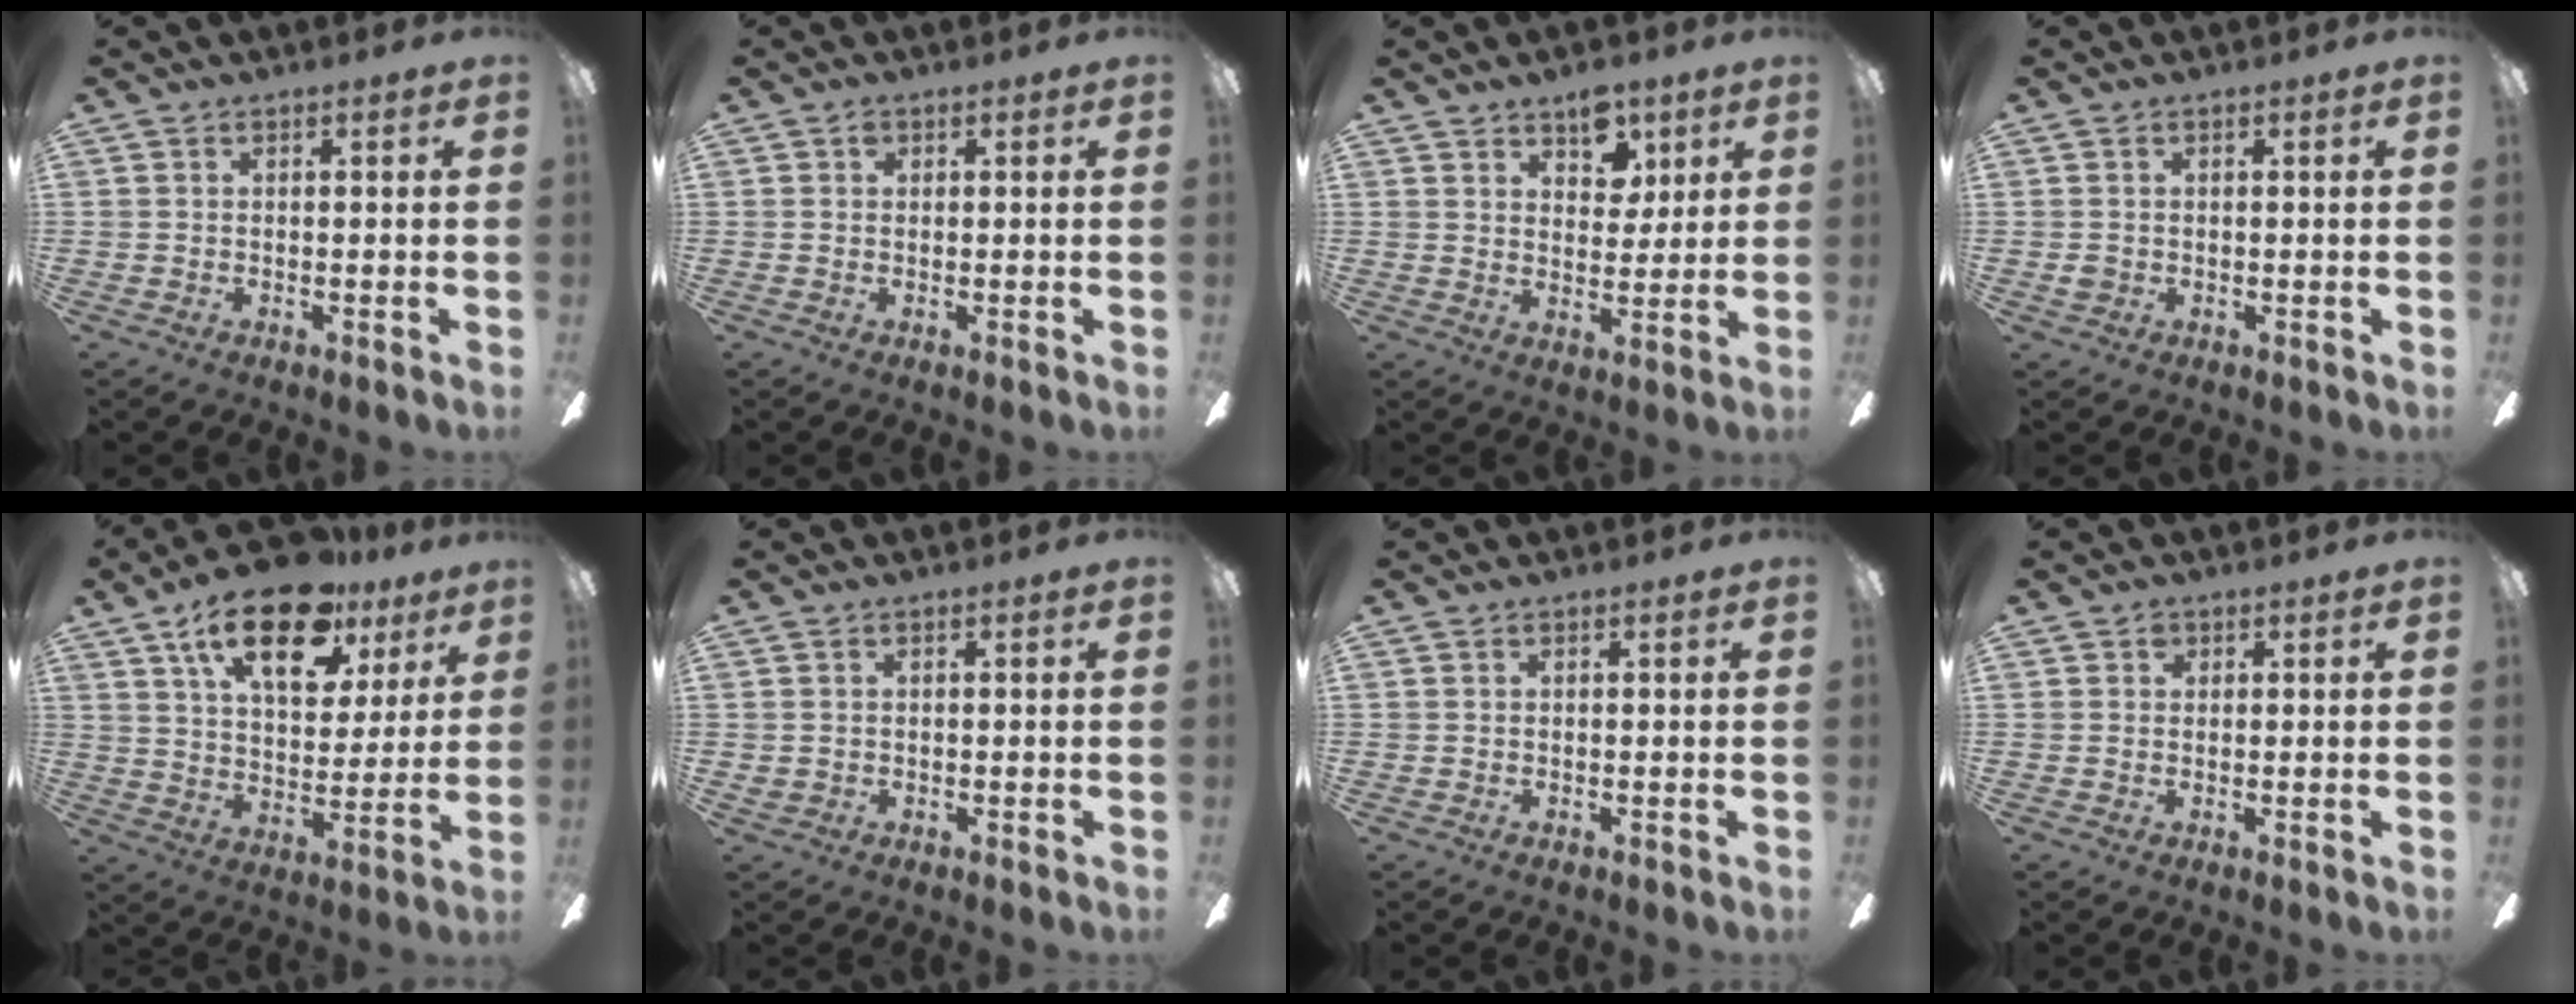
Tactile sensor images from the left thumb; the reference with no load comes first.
{"total": 1.2, "force": [0.4, 0.9, 0.6], "torque": [-0.013, 0.004, 0.008]}
{"total": 8.1, "force": [5.4, 4.9, 3.5], "torque": [-0.028, -0.021, 0.092]}
{"total": 1.3, "force": [0.1, 1.2, 0.5], "torque": [-0.011, 0.005, 0.001]}
{"total": 20.0, "force": [12.0, 9.5, 13.0], "torque": [-0.201, -0.053, 0.202]}
{"total": 1.0, "force": [0.0, 1.0, 0.3], "torque": [-0.007, 0.004, -0.001]}
{"total": 0.0}
{"total": 1.5, "force": [0.8, 1.0, 0.6], "torque": [-0.006, 0.000, 0.013]}